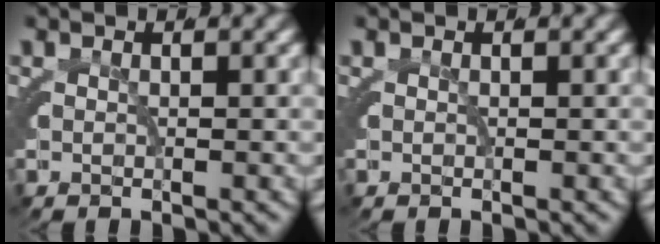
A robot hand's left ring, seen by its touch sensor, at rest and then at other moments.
{"total": 0.0}